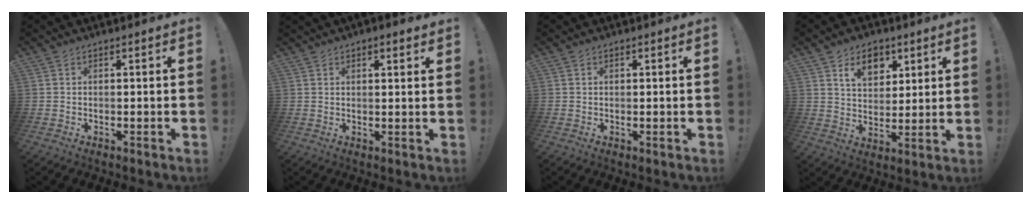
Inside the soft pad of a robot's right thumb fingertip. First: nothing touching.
{"total": 2.2, "force": [1.6, 1.1, 1.0], "torque": [-0.006, -0.006, 0.028]}
{"total": 0.7, "force": [0.4, 0.5, 0.3], "torque": [-0.008, 0.003, 0.007]}
{"total": 11.2, "force": [6.3, 7.9, 4.8], "torque": [-0.060, -0.030, 0.117]}